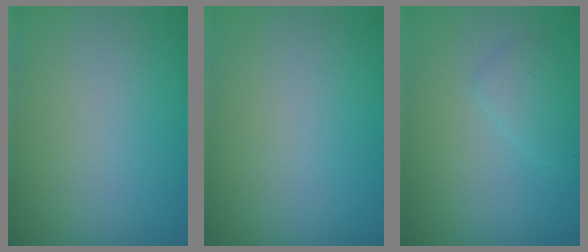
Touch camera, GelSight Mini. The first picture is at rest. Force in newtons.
{"total": 0.0}
{"total": 1.6, "press": 1.6, "slide": 0.0}